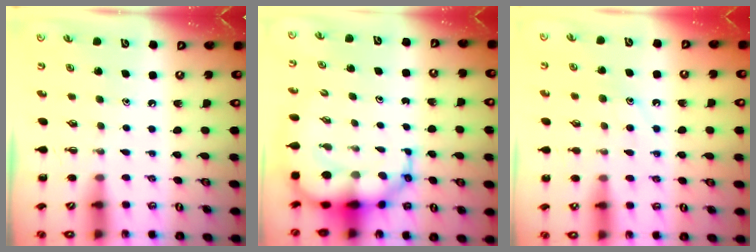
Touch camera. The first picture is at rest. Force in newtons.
{"total": 9.9, "press": 9.4, "slide": 2.9}
{"total": 9.3, "press": 9.3, "slide": 1.0}